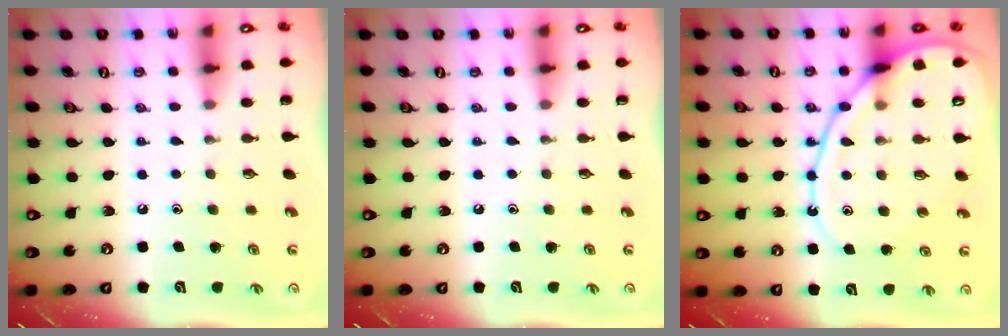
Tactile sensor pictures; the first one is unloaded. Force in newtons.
{"total": 0.0}
{"total": 14.0, "press": 14.0, "slide": 1.4}